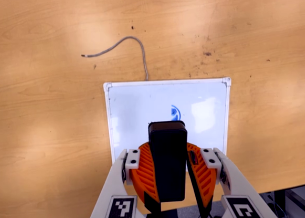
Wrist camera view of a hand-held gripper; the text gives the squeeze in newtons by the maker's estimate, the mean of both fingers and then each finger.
{"total": 10.7, "left": 10.1, "right": 11.4}